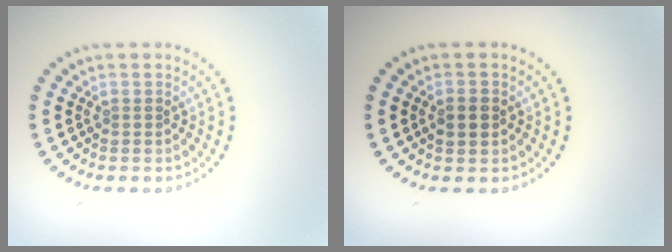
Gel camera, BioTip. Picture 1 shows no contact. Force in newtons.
{"total": 1.7, "press": 1.7, "slide": 0.2}